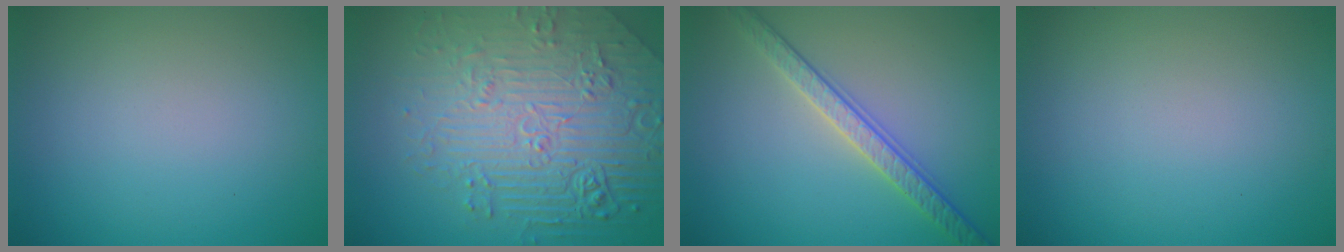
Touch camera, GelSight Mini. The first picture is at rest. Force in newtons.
{"total": 8.2, "press": 6.2, "slide": 5.4}
{"total": 3.5, "press": 3.2, "slide": 1.3}
{"total": 0.0}